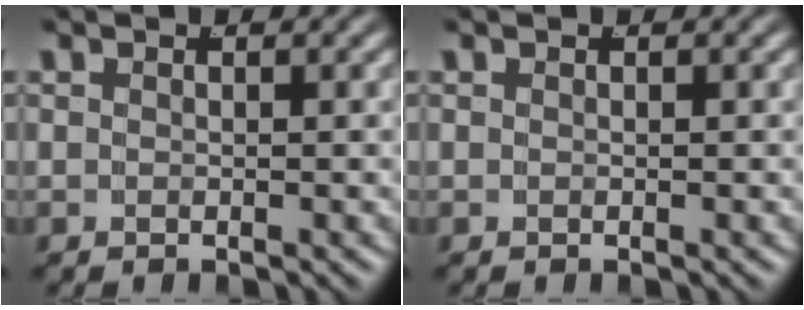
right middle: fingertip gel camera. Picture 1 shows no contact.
{"total": 0.0}